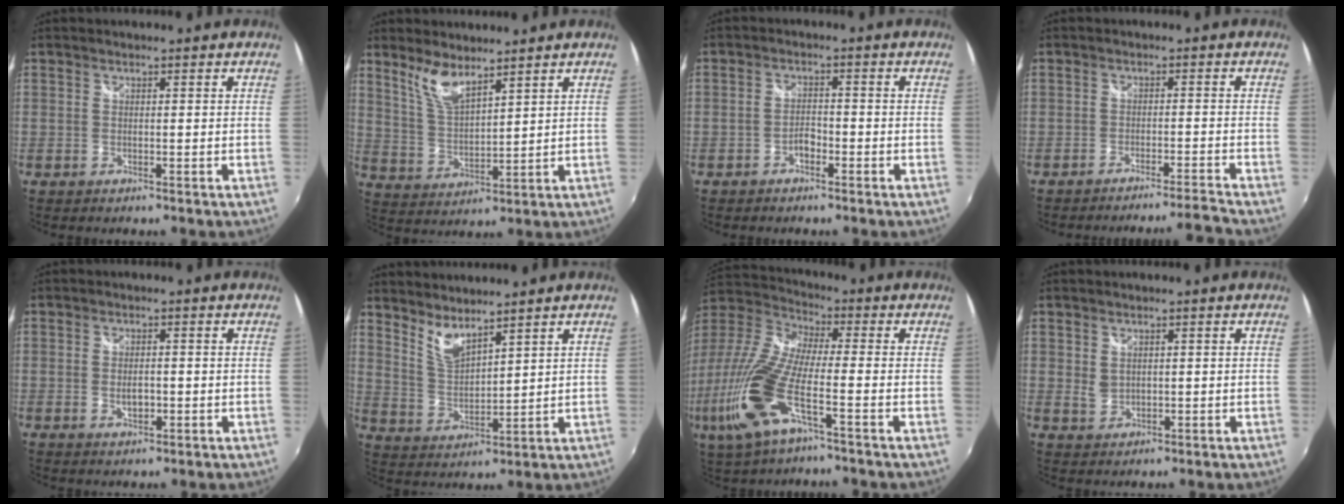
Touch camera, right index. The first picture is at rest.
{"total": 7.0, "force": [5.3, 1.9, 4.2], "torque": [-0.084, -0.003, 0.112]}
{"total": 2.4, "force": [-1.5, 1.2, 1.3], "torque": [-0.027, 0.004, -0.029]}
{"total": 5.9, "force": [-5.4, -1.9, 1.1], "torque": [-0.026, 0.004, -0.086]}
{"total": 2.7, "force": [-0.5, 1.6, 2.1], "torque": [-0.036, -0.003, -0.007]}
{"total": 6.3, "force": [5.3, 1.4, 3.1], "torque": [-0.059, -0.007, 0.107]}
{"total": 19.0, "force": [-7.4, 5.1, 16.8], "torque": [-0.362, -0.030, -0.155]}
{"total": 2.5, "force": [0.8, 1.9, 1.4], "torque": [-0.021, 0.000, 0.018]}